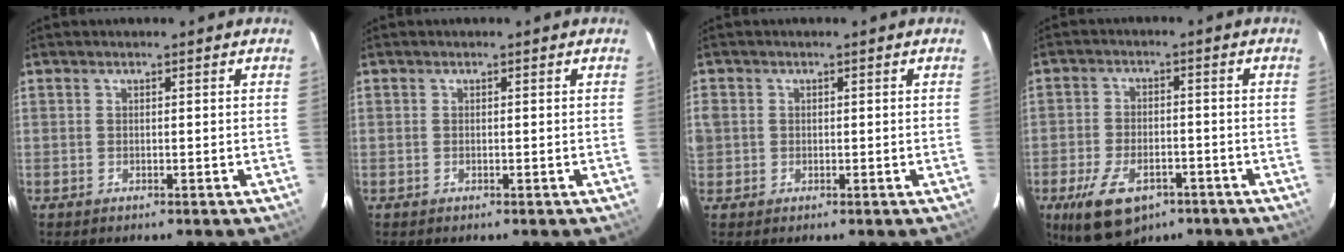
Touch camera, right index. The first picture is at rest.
{"total": 0.0}
{"total": 2.2, "force": [-0.3, 2.1, 0.4], "torque": [-0.009, -0.001, -0.007]}
{"total": 12.3, "force": [-7.2, 6.4, 7.6], "torque": [-0.167, -0.021, -0.116]}